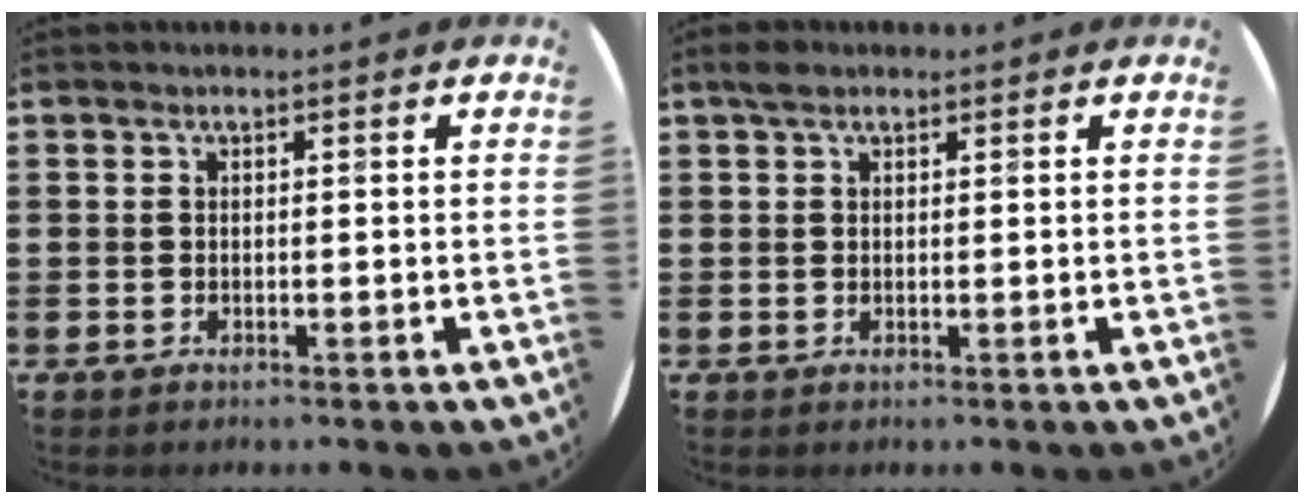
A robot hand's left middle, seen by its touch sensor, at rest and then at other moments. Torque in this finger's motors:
{"motor_torque": [0.64, -0.57, 0.01, -0.01]}